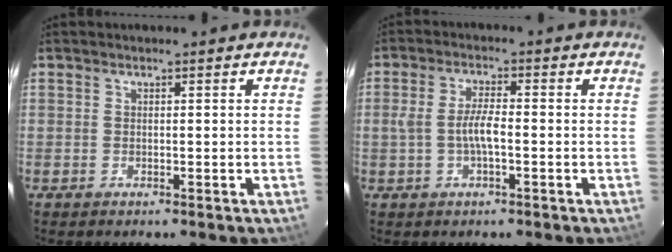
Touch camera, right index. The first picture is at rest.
{"total": 4.6, "force": [-1.0, 1.1, 4.3], "torque": [-0.086, 0.007, -0.017]}